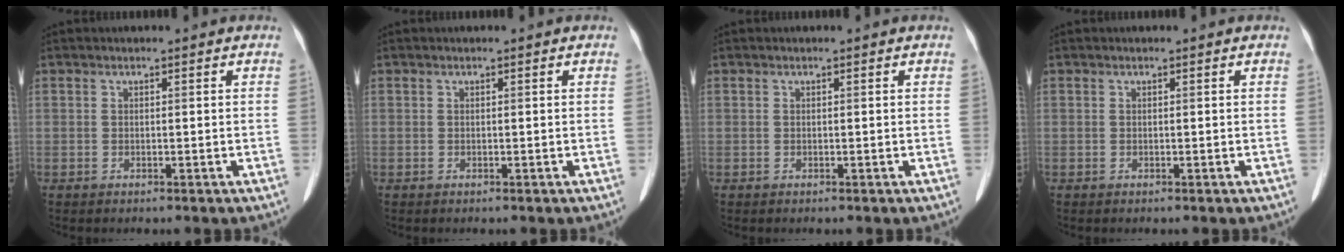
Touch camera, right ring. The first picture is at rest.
{"total": 0.0}
{"total": 0.0}
{"total": 0.0}